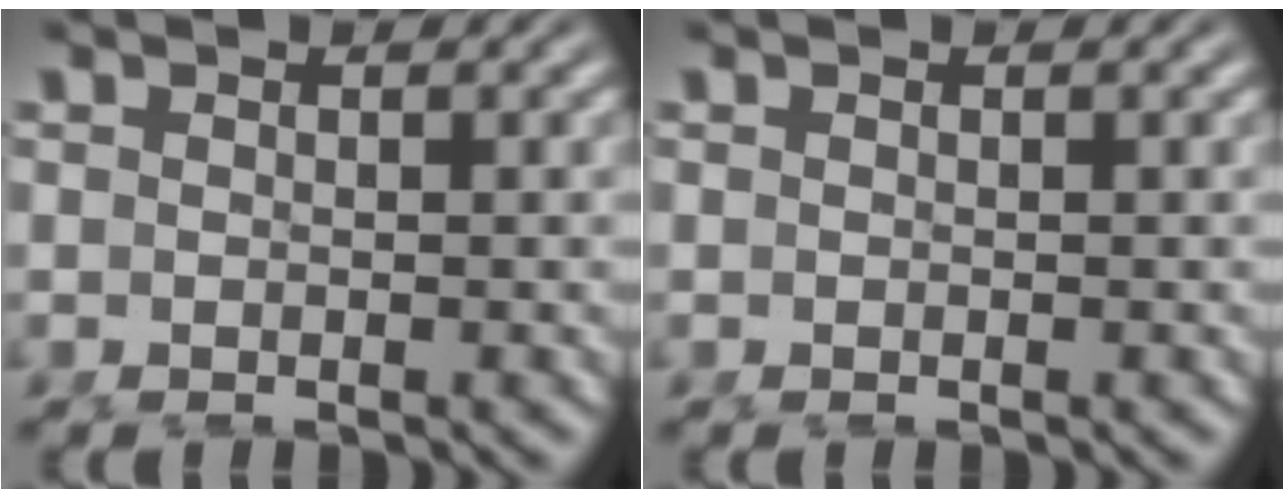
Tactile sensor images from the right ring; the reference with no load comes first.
{"total": 0.0}